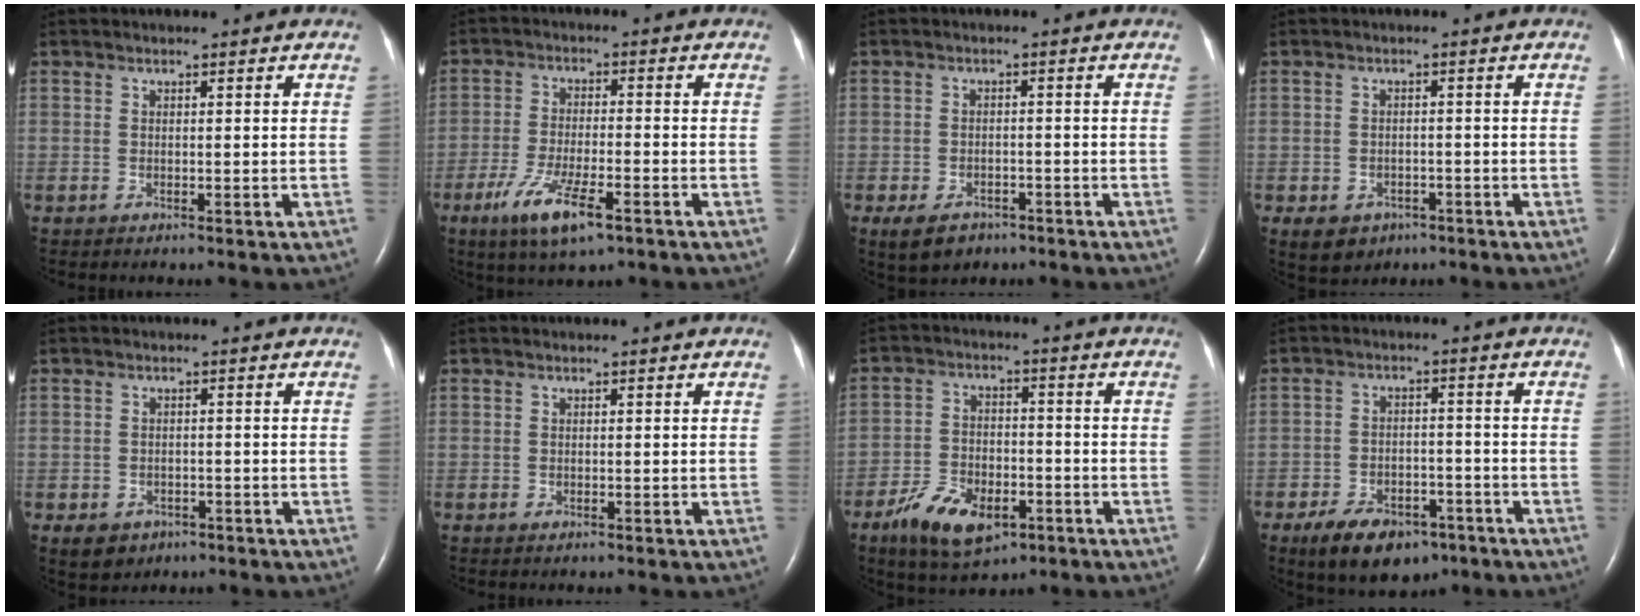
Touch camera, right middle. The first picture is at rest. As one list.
[{"total": 8.7, "force": [-4.9, 1.8, 7.0], "torque": [-0.141, -0.018, -0.083]}, {"total": 4.9, "force": [-3.2, 3.0, 2.2], "torque": [-0.042, -0.002, -0.044]}, {"total": 6.0, "force": [-3.3, 4.6, 1.9], "torque": [-0.032, 0.005, -0.040]}, {"total": 4.6, "force": [-2.6, 3.5, 1.3], "torque": [-0.016, 0.003, -0.031]}, {"total": 0.0}, {"total": 10.4, "force": [-5.8, 5.2, 6.9], "torque": [-0.132, -0.004, -0.095]}, {"total": 10.1, "force": [-6.7, 5.3, 5.4], "torque": [-0.089, 0.001, -0.102]}]